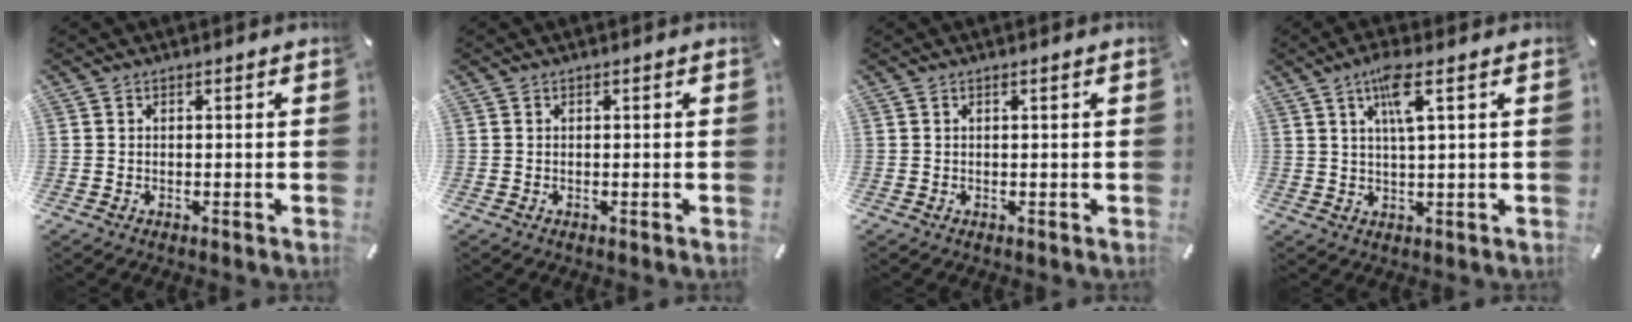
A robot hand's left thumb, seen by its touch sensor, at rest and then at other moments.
{"total": 0.0}
{"total": 0.6, "force": [0.1, -0.1, 0.6], "torque": [-0.009, -0.001, 0.002]}
{"total": 7.1, "force": [3.0, 0.9, 6.4], "torque": [-0.124, 0.002, 0.046]}